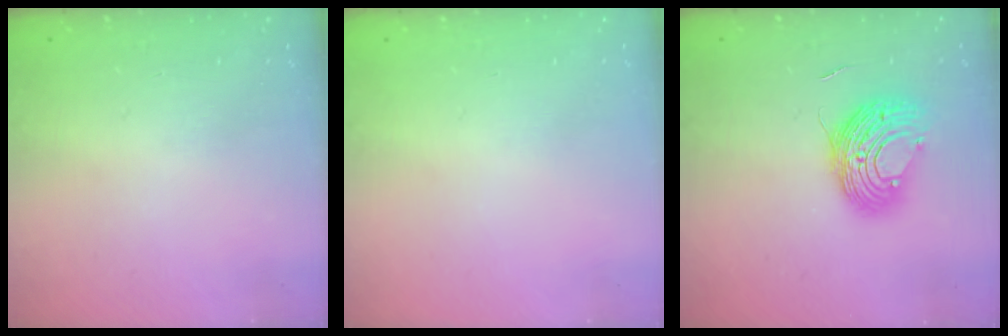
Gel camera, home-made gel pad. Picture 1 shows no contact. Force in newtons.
{"total": 0.0}
{"total": 10.1, "press": 10.1, "slide": 0.7}